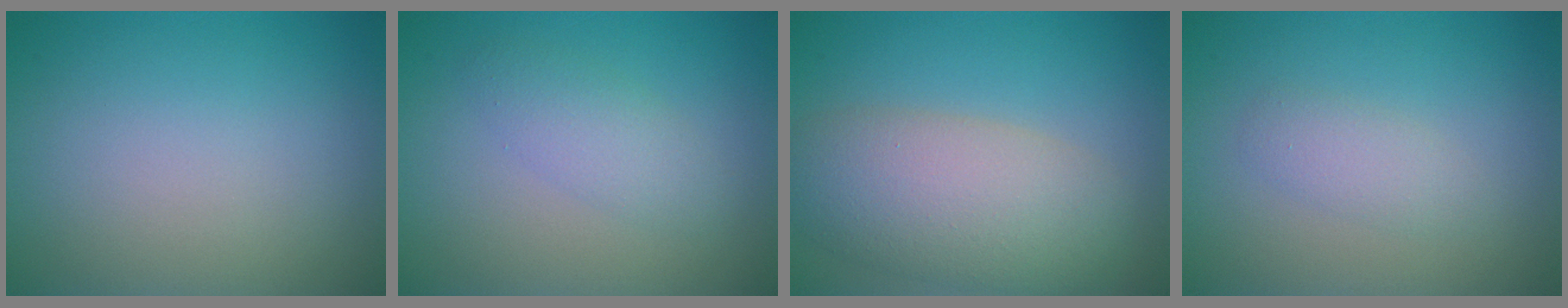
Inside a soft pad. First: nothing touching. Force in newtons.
{"total": 2.3, "press": 2.3, "slide": 0.2}
{"total": 7.3, "press": 7.3, "slide": 0.5}
{"total": 2.4, "press": 2.4, "slide": 0.2}